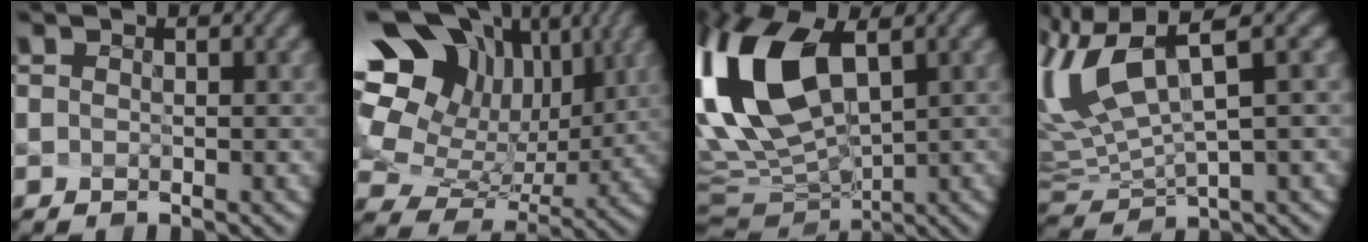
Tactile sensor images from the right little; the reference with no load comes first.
{"total": 18.1, "force": [7.7, 12.6, 10.5], "torque": [-0.259, 0.022, 0.170]}
{"total": 12.7, "force": [2.4, 6.3, 10.8], "torque": [-0.279, -0.021, 0.071]}
{"total": 7.8, "force": [3.1, 1.6, 6.9], "torque": [-0.185, -0.003, 0.092]}